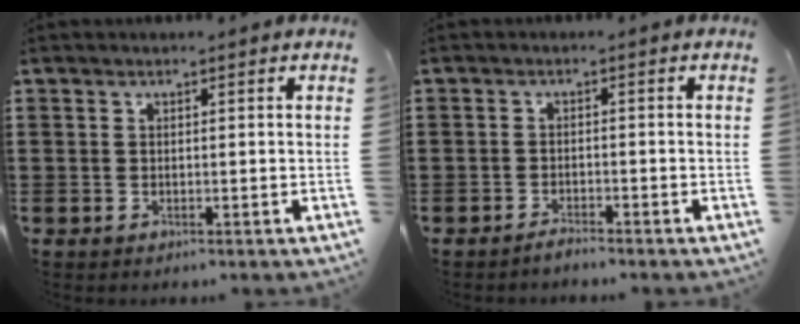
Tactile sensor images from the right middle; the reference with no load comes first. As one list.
[{"total": 1.5, "force": [-1.5, 0.1, 0.3], "torque": [-0.009, 0.000, -0.029]}]